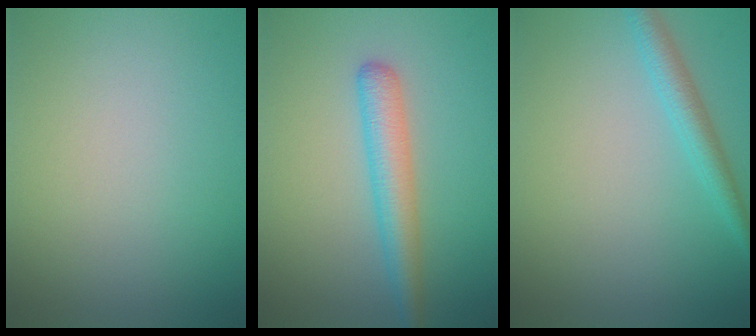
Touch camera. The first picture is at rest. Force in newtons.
{"total": 3.5, "press": 3.5, "slide": 0.1}
{"total": 2.5, "press": 2.5, "slide": 0.1}